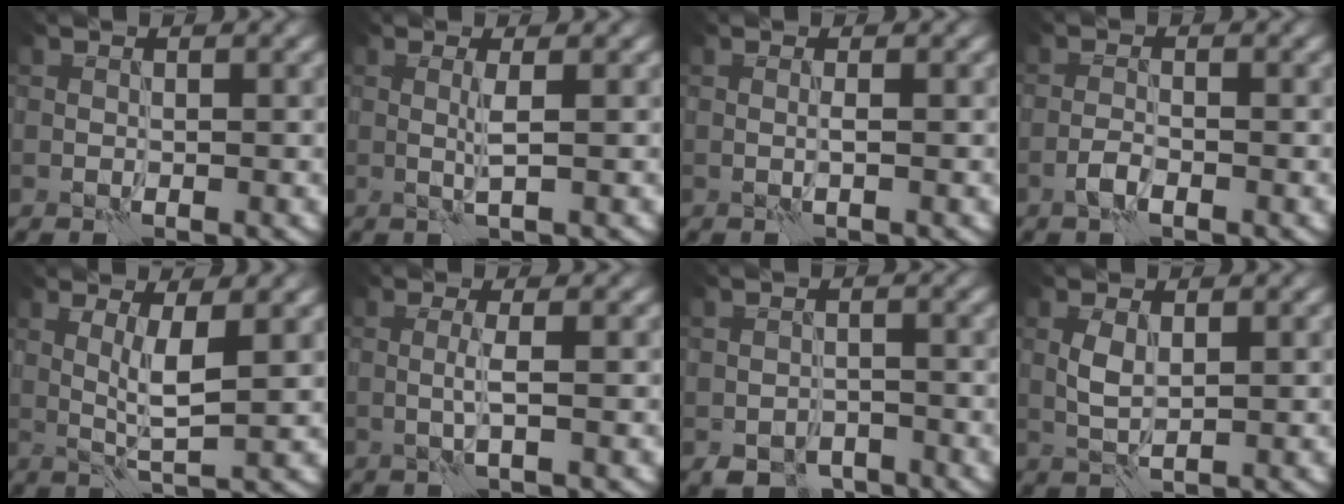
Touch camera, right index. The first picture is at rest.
{"total": 1.6, "force": [0.2, 0.1, 1.6], "torque": [-0.036, 0.001, -0.001]}
{"total": 0.6, "force": [-0.1, -0.2, 0.5], "torque": [-0.013, 0.002, -0.004]}
{"total": 1.5, "force": [-0.9, 0.4, 1.1], "torque": [-0.023, 0.004, -0.023]}
{"total": 3.3, "force": [0.7, 0.3, 3.2], "torque": [-0.065, -0.005, 0.016]}
{"total": 1.5, "force": [-0.1, -0.1, 1.5], "torque": [-0.035, 0.002, -0.006]}
{"total": 3.0, "force": [-2.1, 1.8, 1.2], "torque": [-0.014, -0.006, -0.037]}
{"total": 1.9, "force": [0.4, 0.8, 1.7], "torque": [-0.040, 0.004, 0.008]}